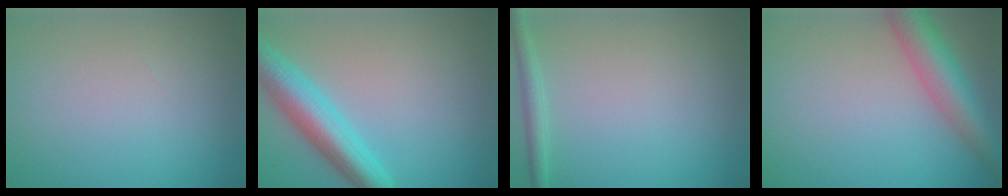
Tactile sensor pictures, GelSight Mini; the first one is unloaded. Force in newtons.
{"total": 6.1, "press": 6.1, "slide": 0.3}
{"total": 1.5, "press": 1.5, "slide": 0.1}
{"total": 6.0, "press": 6.0, "slide": 0.2}